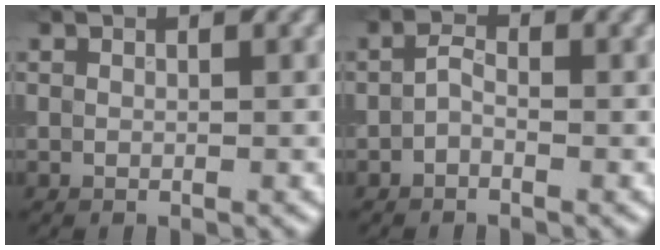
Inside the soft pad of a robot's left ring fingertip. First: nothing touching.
{"total": 1.4, "force": [-1.0, 0.5, 0.8], "torque": [-0.017, 0.010, -0.015]}